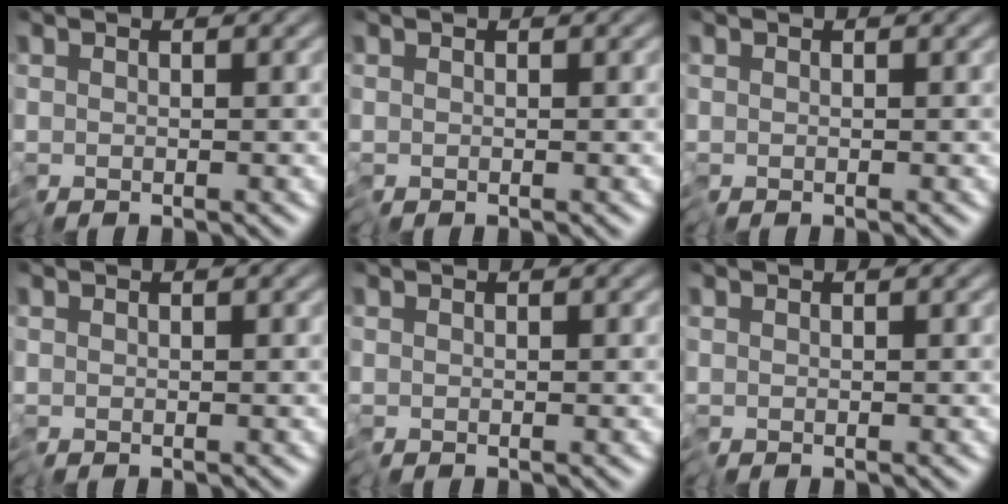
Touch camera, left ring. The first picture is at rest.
{"total": 0.0}
{"total": 0.0}
{"total": 0.0}
{"total": 0.0}
{"total": 0.0}